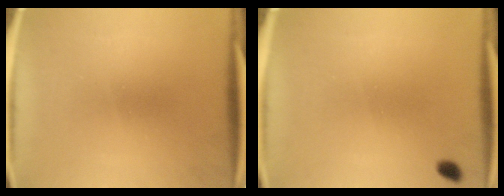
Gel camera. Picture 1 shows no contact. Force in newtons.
{"total": 1.2}